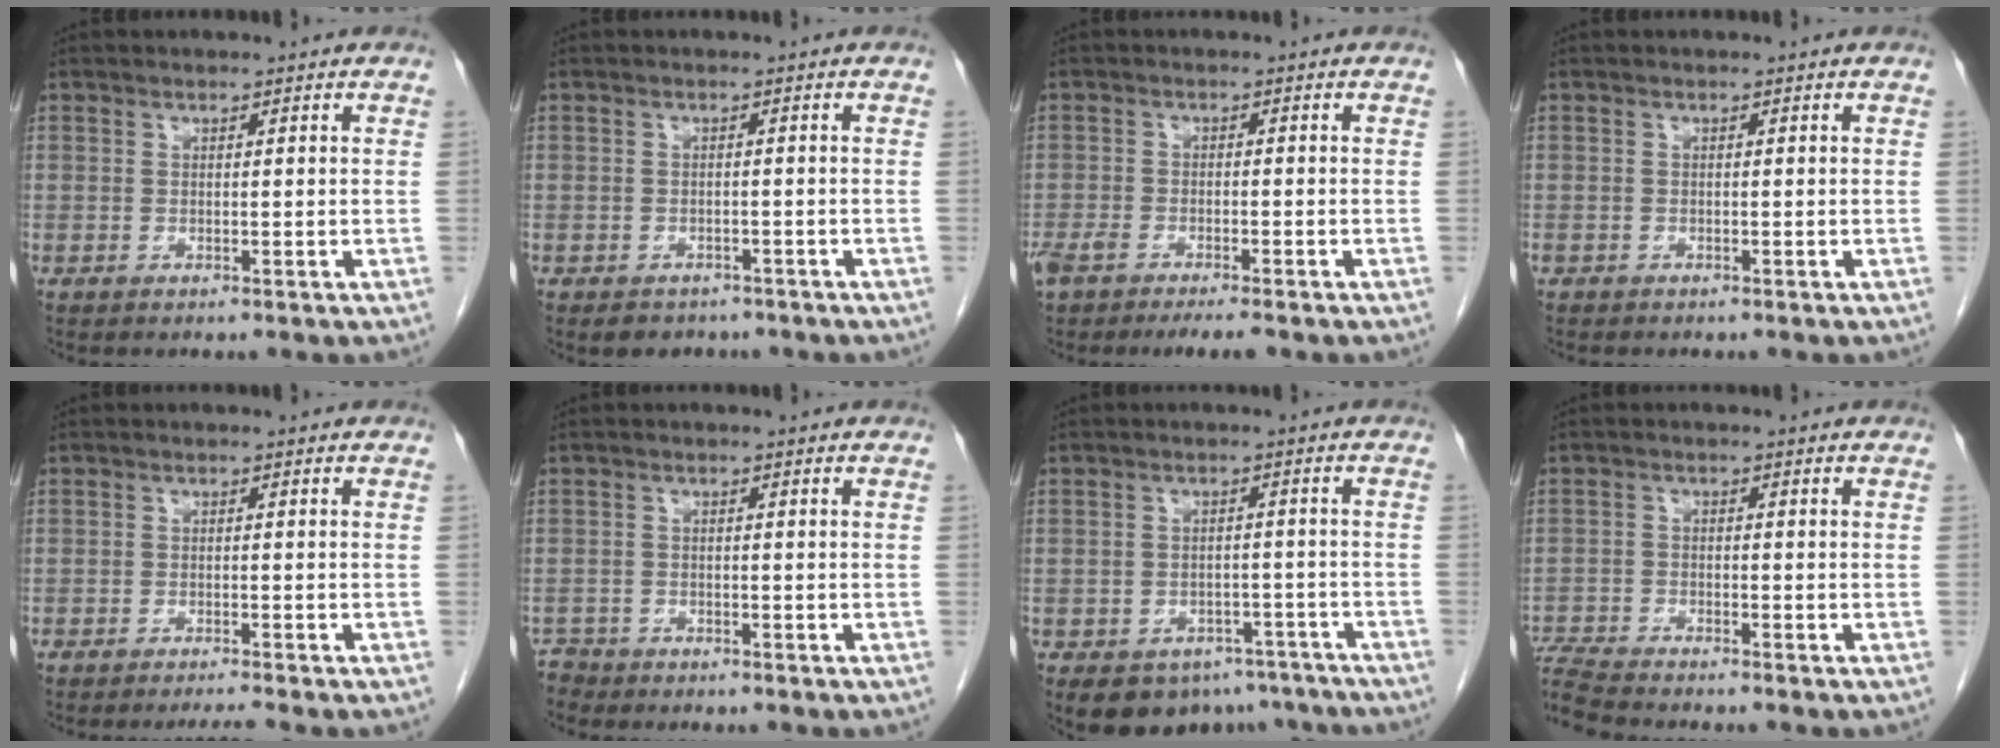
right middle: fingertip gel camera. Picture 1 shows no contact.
{"total": 3.7, "force": [-2.9, 2.2, 0.7], "torque": [-0.010, 0.005, -0.035]}
{"total": 6.7, "force": [-5.1, 1.5, 4.0], "torque": [-0.069, -0.005, -0.083]}
{"total": 0.8, "force": [-0.7, 0.4, 0.2], "torque": [-0.010, -0.002, -0.014]}
{"total": 2.2, "force": [-2.0, -0.7, 0.6], "torque": [-0.012, -0.009, -0.034]}
{"total": 1.9, "force": [-1.7, 0.4, -0.6], "torque": [0.011, -0.004, -0.034]}
{"total": 10.8, "force": [-7.9, 6.7, 3.2], "torque": [-0.037, 0.011, -0.094]}
{"total": 6.8, "force": [-6.6, -0.6, 1.8], "torque": [-0.036, -0.013, -0.120]}